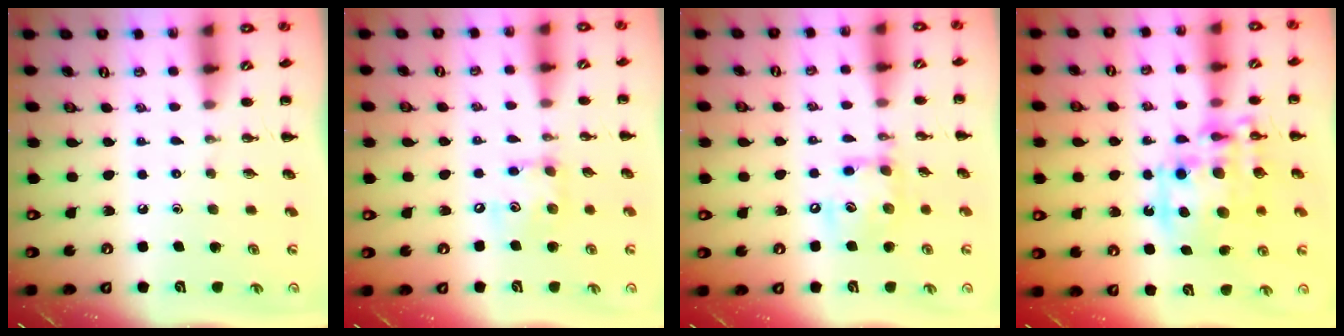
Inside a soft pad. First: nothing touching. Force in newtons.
{"total": 7.9, "press": 7.9, "slide": 1.0}
{"total": 12.2, "press": 12.1, "slide": 1.8}
{"total": 15.7, "press": 15.4, "slide": 3.3}